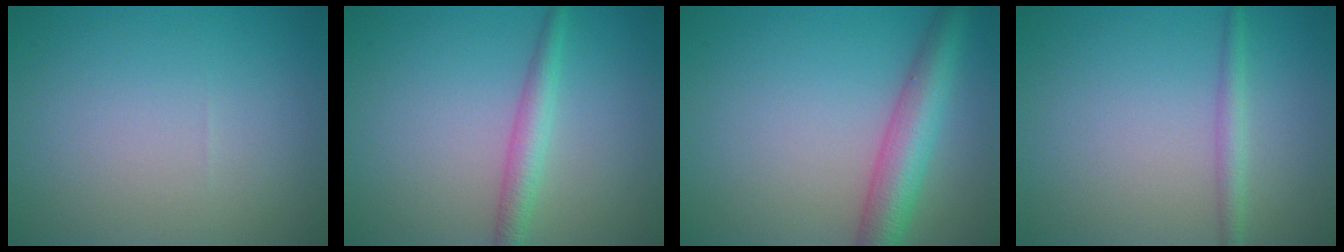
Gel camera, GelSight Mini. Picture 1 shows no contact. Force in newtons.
{"total": 2.5, "press": 2.5, "slide": 0.1}
{"total": 5.4, "press": 5.3, "slide": 0.2}
{"total": 1.8, "press": 1.8, "slide": 0.0}